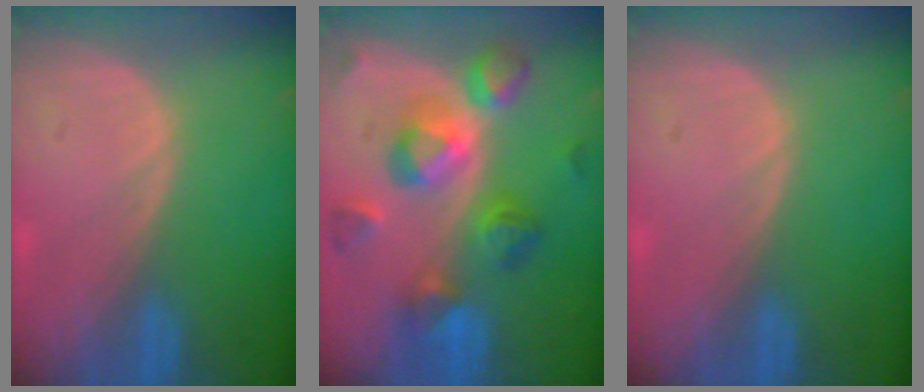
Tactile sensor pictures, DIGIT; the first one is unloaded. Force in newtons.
{"total": 10.2, "press": 10.2, "slide": 0.8}
{"total": 0.0}